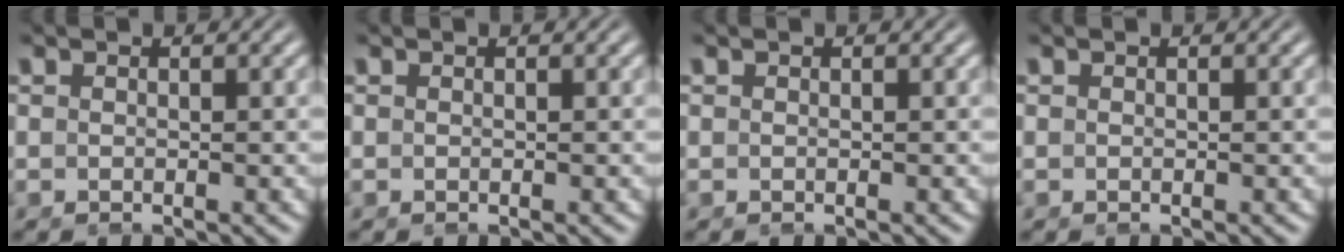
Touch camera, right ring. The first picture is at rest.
{"total": 0.0}
{"total": 0.0}
{"total": 0.0}